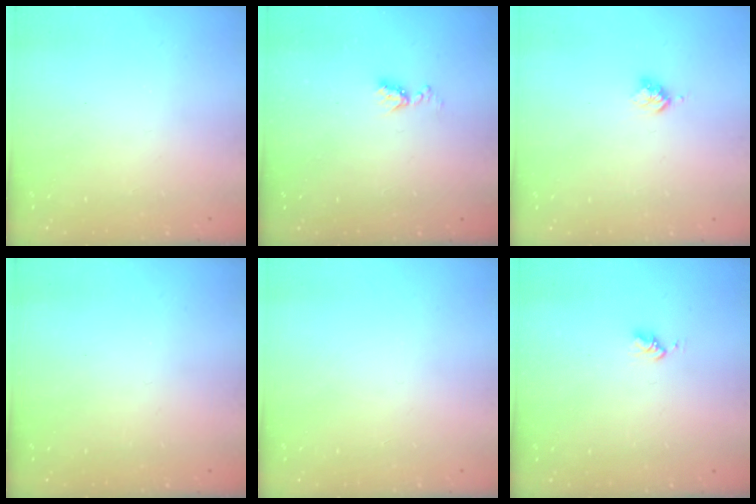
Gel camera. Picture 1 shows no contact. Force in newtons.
{"total": 5.9, "press": 5.9, "slide": 0.8}
{"total": 3.0, "press": 2.9, "slide": 0.4}
{"total": 0.0}
{"total": 0.0}
{"total": 2.6, "press": 2.6, "slide": 0.4}